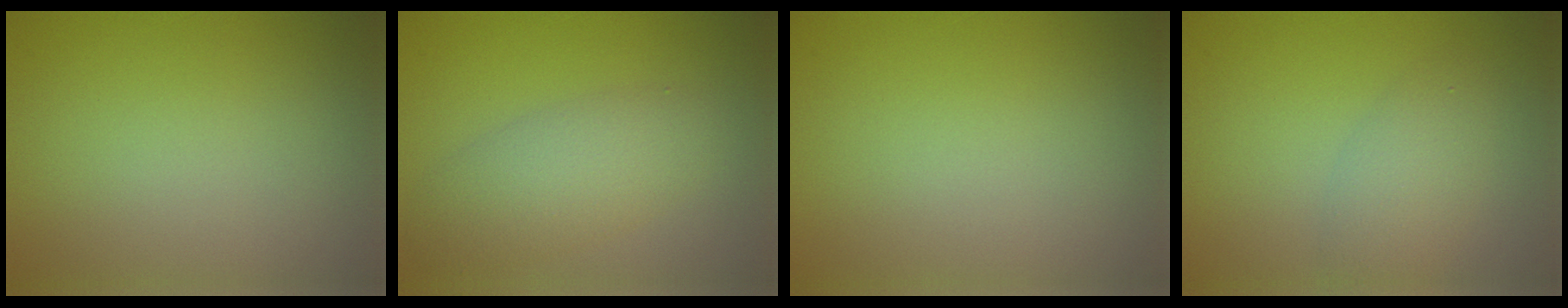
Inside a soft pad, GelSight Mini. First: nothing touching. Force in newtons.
{"total": 4.3, "press": 4.3, "slide": 0.1}
{"total": 0.0}
{"total": 3.0, "press": 3.0, "slide": 0.2}